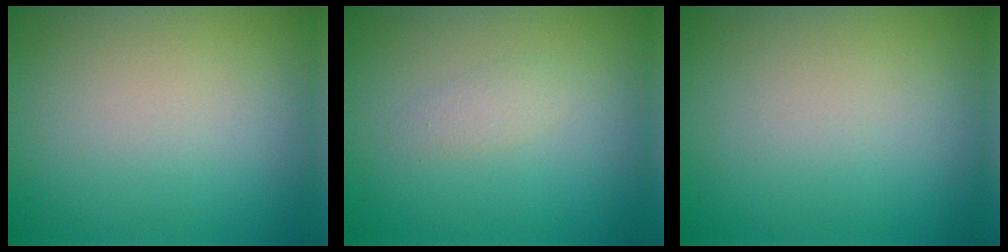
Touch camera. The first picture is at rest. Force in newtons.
{"total": 1.1, "press": 1.1, "slide": 0.0}
{"total": 0.0}